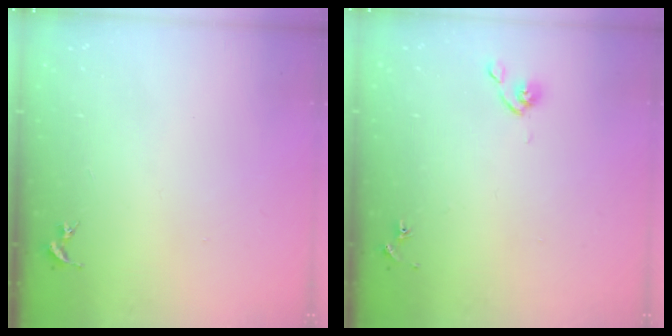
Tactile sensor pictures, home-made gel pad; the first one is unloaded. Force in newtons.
{"total": 4.9, "press": 4.9, "slide": 0.7}